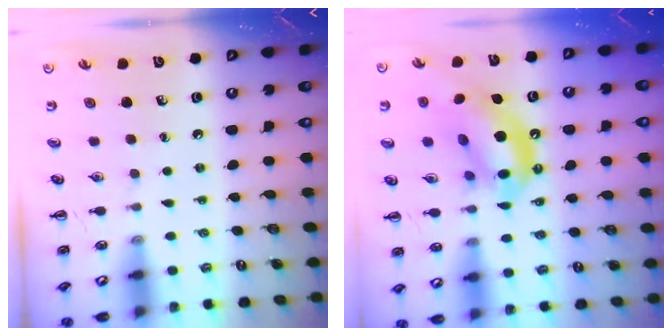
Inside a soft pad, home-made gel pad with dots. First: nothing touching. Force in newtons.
{"total": 14.2, "press": 13.6, "slide": 4.1}